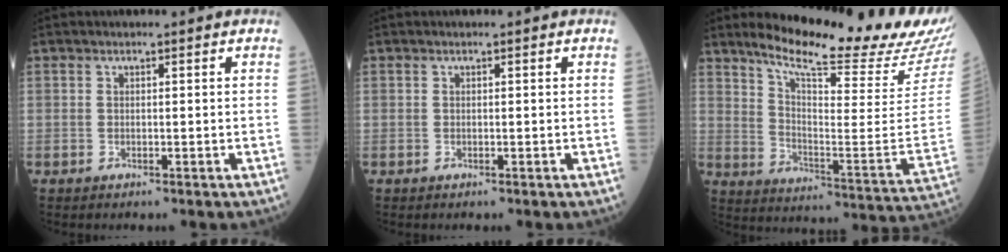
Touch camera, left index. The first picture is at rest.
{"total": 0.0}
{"total": 25.5, "force": [22.5, 1.9, 11.8], "torque": [-0.185, -0.094, 0.297]}